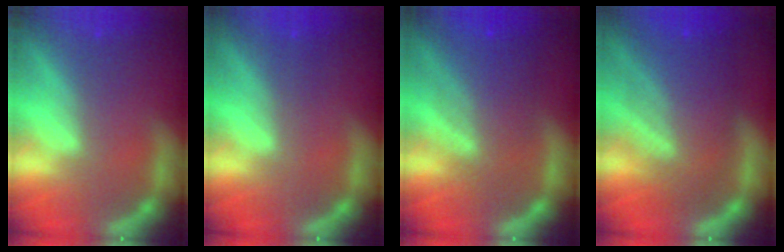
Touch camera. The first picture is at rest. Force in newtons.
{"total": 1.0}
{"total": 6.5}
{"total": 9.0}